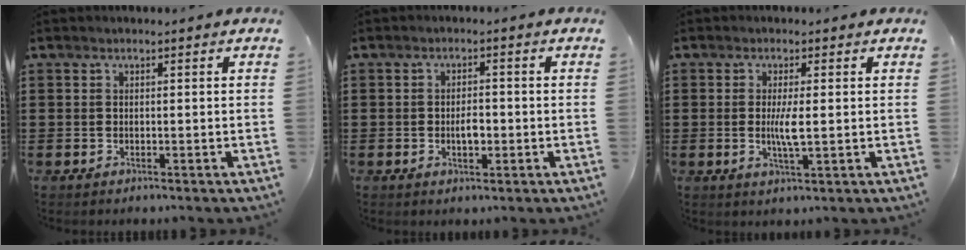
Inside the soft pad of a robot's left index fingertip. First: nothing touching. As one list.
[{"total": 2.7, "force": [-0.4, 1.3, 2.4], "torque": [-0.037, 0.001, -0.009]}, {"total": 3.9, "force": [0.2, 0.5, 3.9], "torque": [-0.079, -0.005, -0.001]}]